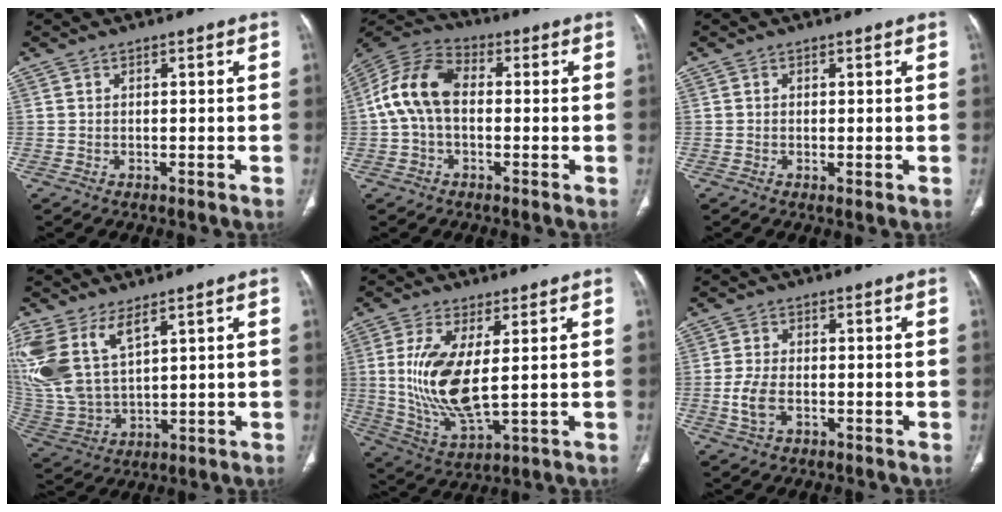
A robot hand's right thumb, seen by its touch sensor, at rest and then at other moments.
{"total": 12.1, "force": [0.2, 7.9, 9.2], "torque": [-0.180, 0.033, -0.008]}
{"total": 0.7, "force": [-0.1, 0.3, 0.7], "torque": [-0.015, -0.004, -0.003]}
{"total": 15.2, "force": [7.7, 7.2, 11.0], "torque": [-0.250, -0.026, 0.173]}
{"total": 13.4, "force": [1.7, 4.9, 12.4], "torque": [-0.266, -0.025, 0.044]}
{"total": 4.7, "force": [-1.3, 2.7, 3.6], "torque": [-0.083, 0.005, -0.024]}